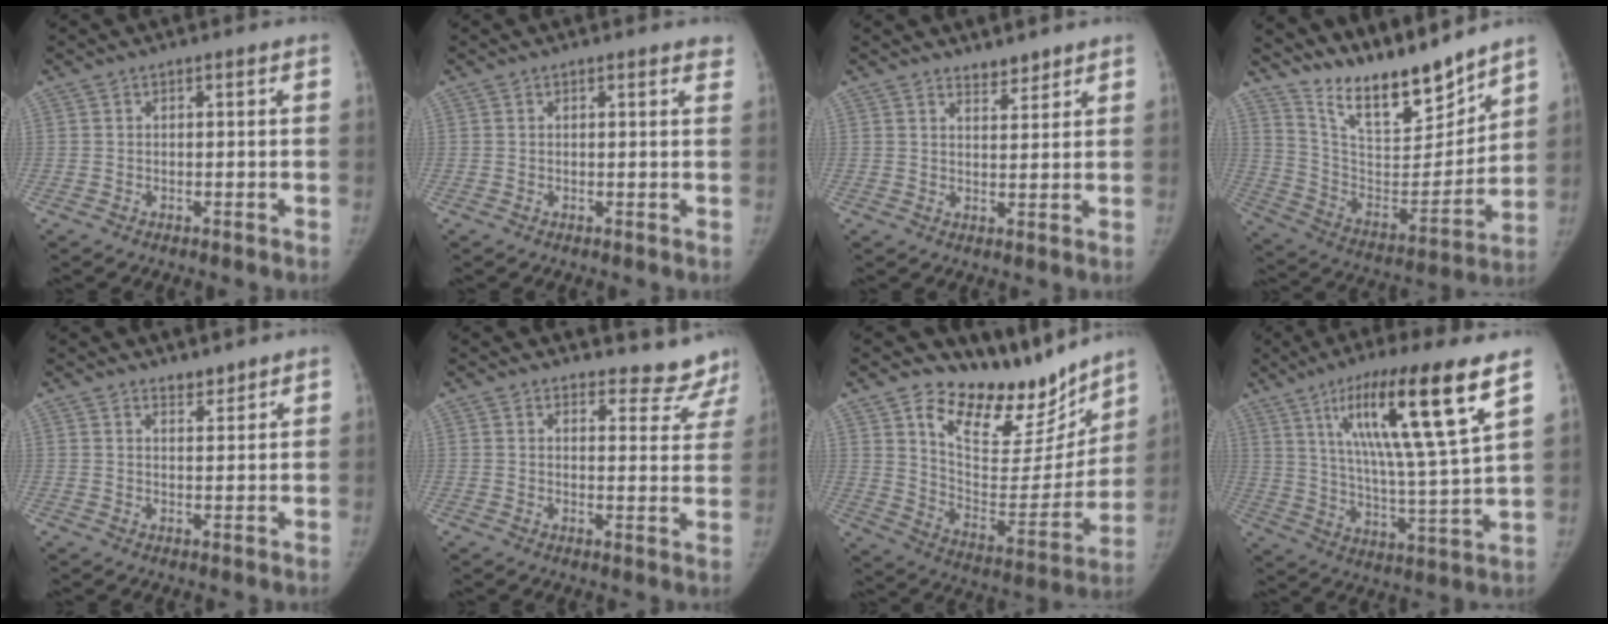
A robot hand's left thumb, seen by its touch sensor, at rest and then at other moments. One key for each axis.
{"total": 1.7, "fx": 1.4, "fy": 0.5, "fz": 0.8, "tx": -0.002, "ty": -0.003, "tz": 0.009}
{"total": 3.0, "fx": 2.7, "fy": 1.0, "fz": 0.7, "tx": 0.003, "ty": -0.023, "tz": 0.043}
{"total": 19.0, "fx": 16.4, "fy": 4.8, "fz": 8.2, "tx": -0.094, "ty": -0.108, "tz": 0.294}
{"total": 2.4, "fx": 2.3, "fy": 0.8, "fz": 0.5, "tx": 0.004, "ty": -0.019, "tz": 0.035}
{"total": 10.0, "fx": 9.6, "fy": 2.7, "fz": 0.3, "tx": 0.040, "ty": -0.082, "tz": 0.090}
{"total": 20.0, "fx": 15.7, "fy": 9.0, "fz": 8.5, "tx": -0.054, "ty": -0.113, "tz": 0.253}
{"total": 20.4, "fx": 10.5, "fy": 1.8, "fz": 17.4, "tx": -0.280, "ty": -0.046, "tz": 0.176}